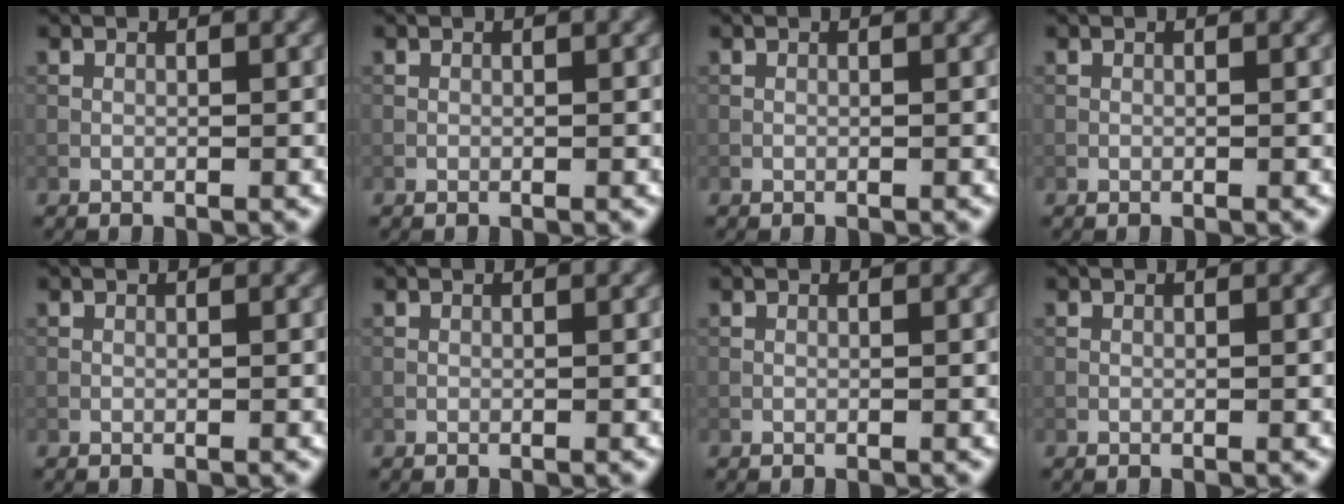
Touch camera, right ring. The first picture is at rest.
{"total": 0.0}
{"total": 0.0}
{"total": 0.0}
{"total": 0.0}
{"total": 0.0}
{"total": 0.0}
{"total": 0.0}